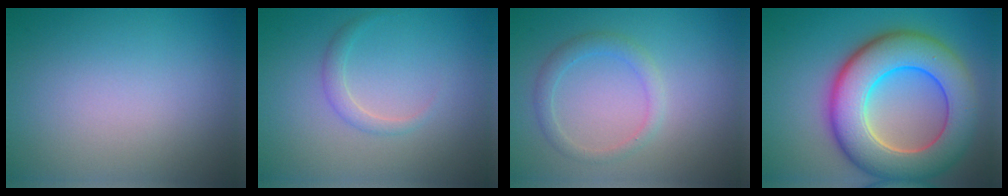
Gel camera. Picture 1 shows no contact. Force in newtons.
{"total": 1.4, "press": 1.4, "slide": 0.1}
{"total": 1.9, "press": 1.9, "slide": 0.1}
{"total": 10.4, "press": 10.4, "slide": 0.8}